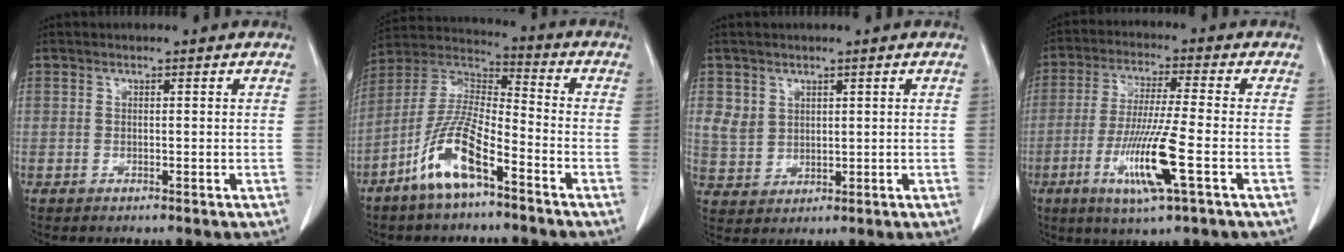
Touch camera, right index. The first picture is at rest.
{"total": 11.6, "force": [-6.5, 2.5, 9.3], "torque": [-0.196, -0.004, -0.129]}
{"total": 4.1, "force": [1.8, 3.5, 1.1], "torque": [-0.020, 0.003, 0.047]}
{"total": 11.3, "force": [-3.9, -0.2, 10.6], "torque": [-0.208, -0.019, -0.074]}